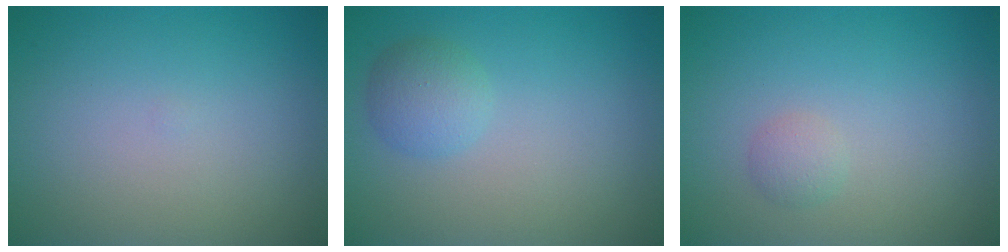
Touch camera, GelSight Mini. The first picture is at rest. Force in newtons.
{"total": 2.2, "press": 2.2, "slide": 0.1}
{"total": 1.1, "press": 1.1, "slide": 0.0}